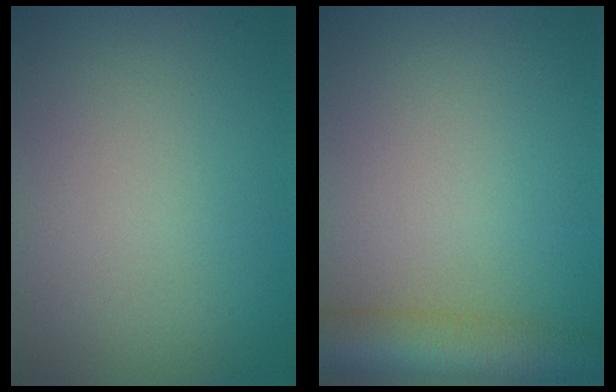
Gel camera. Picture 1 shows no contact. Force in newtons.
{"total": 6.1, "press": 6.1, "slide": 0.3}